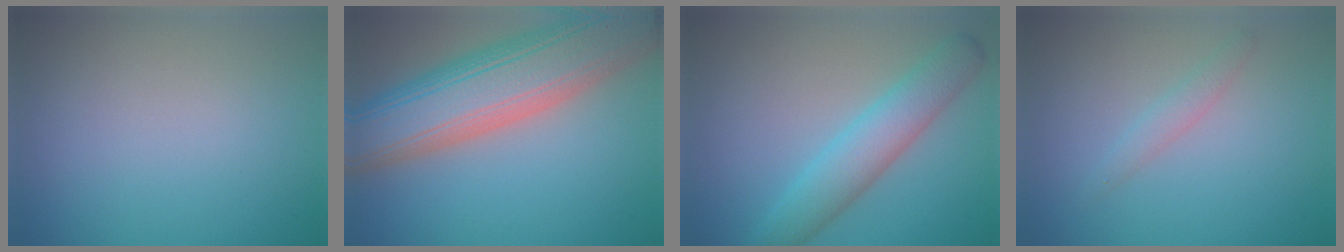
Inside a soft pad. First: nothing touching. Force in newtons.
{"total": 11.7, "press": 11.6, "slide": 0.7}
{"total": 5.0, "press": 5.0, "slide": 0.1}
{"total": 1.4, "press": 1.4, "slide": 0.0}